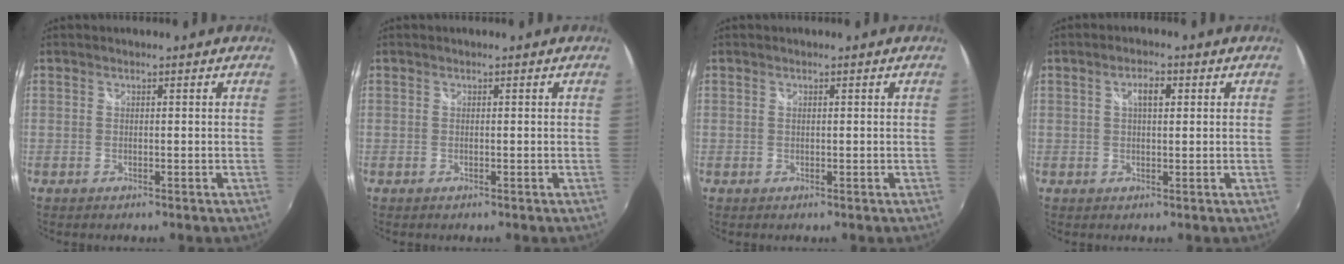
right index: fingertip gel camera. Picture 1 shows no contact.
{"total": 0.0}
{"total": 0.0}
{"total": 3.1, "force": [0.9, 1.3, 2.7], "torque": [-0.045, 0.008, 0.014]}